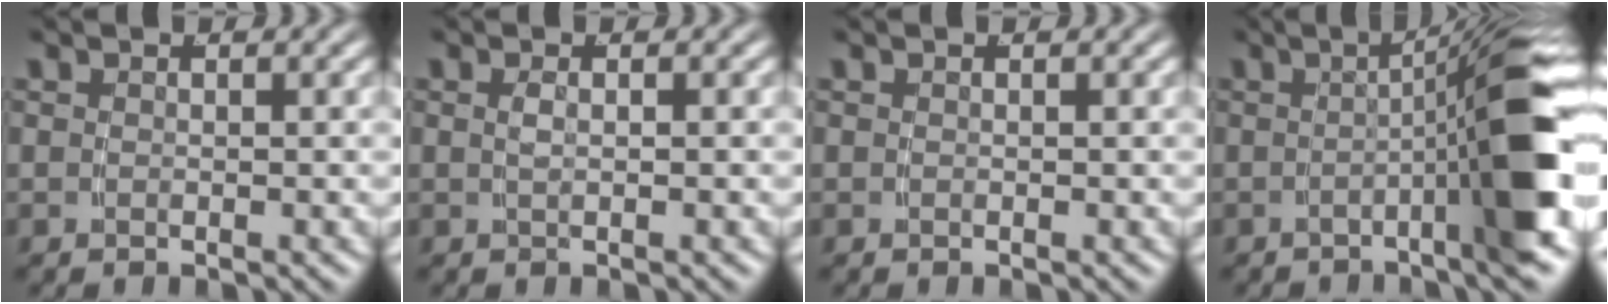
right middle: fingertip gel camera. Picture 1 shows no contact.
{"total": 0.9, "force": [-0.1, -0.5, 0.7], "torque": [-0.011, -0.001, 0.003]}
{"total": 0.0}
{"total": 7.9, "force": [-1.1, 0.3, 7.8], "torque": [-0.099, 0.015, -0.023]}